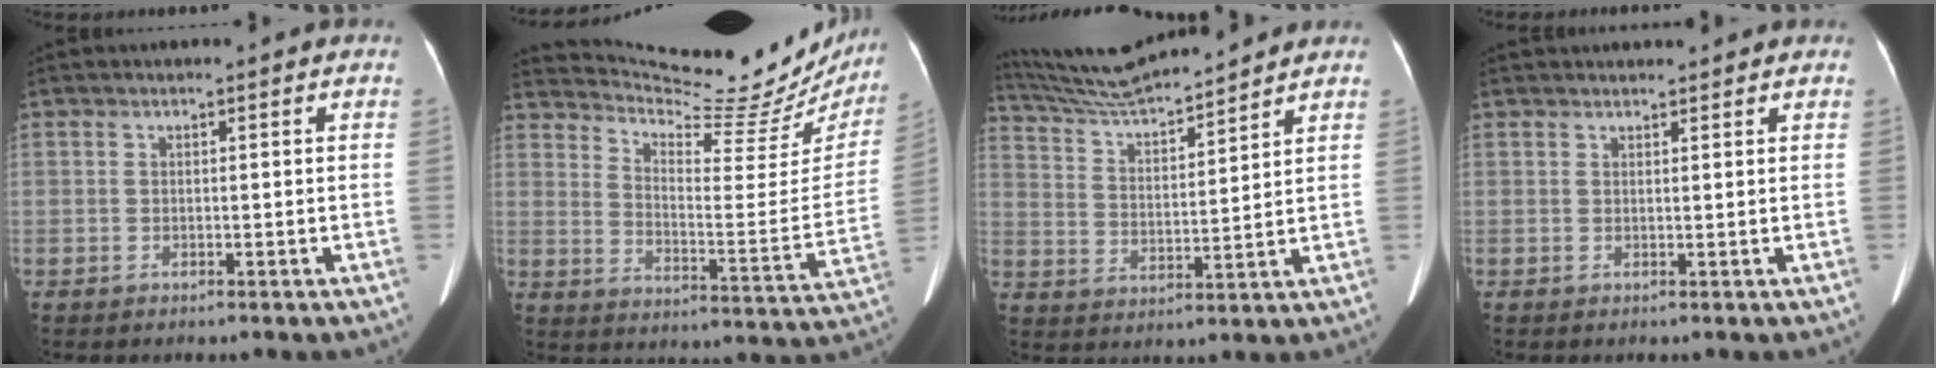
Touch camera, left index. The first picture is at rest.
{"total": 23.3, "force": [21.9, 4.3, 6.6], "torque": [-0.098, -0.076, 0.285]}
{"total": 13.6, "force": [12.8, 0.0, 4.8], "torque": [-0.095, 0.009, 0.227]}
{"total": 6.2, "force": [5.8, 0.9, 1.9], "torque": [-0.018, 0.019, 0.068]}